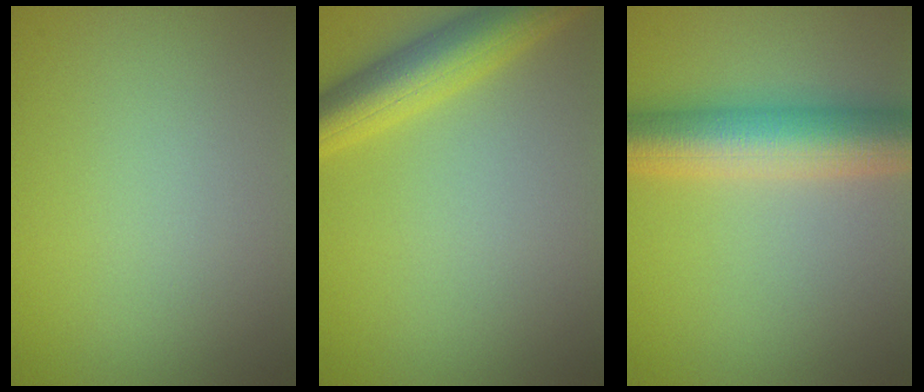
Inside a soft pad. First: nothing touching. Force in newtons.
{"total": 5.6, "press": 5.6, "slide": 0.2}
{"total": 7.9, "press": 7.8, "slide": 0.2}